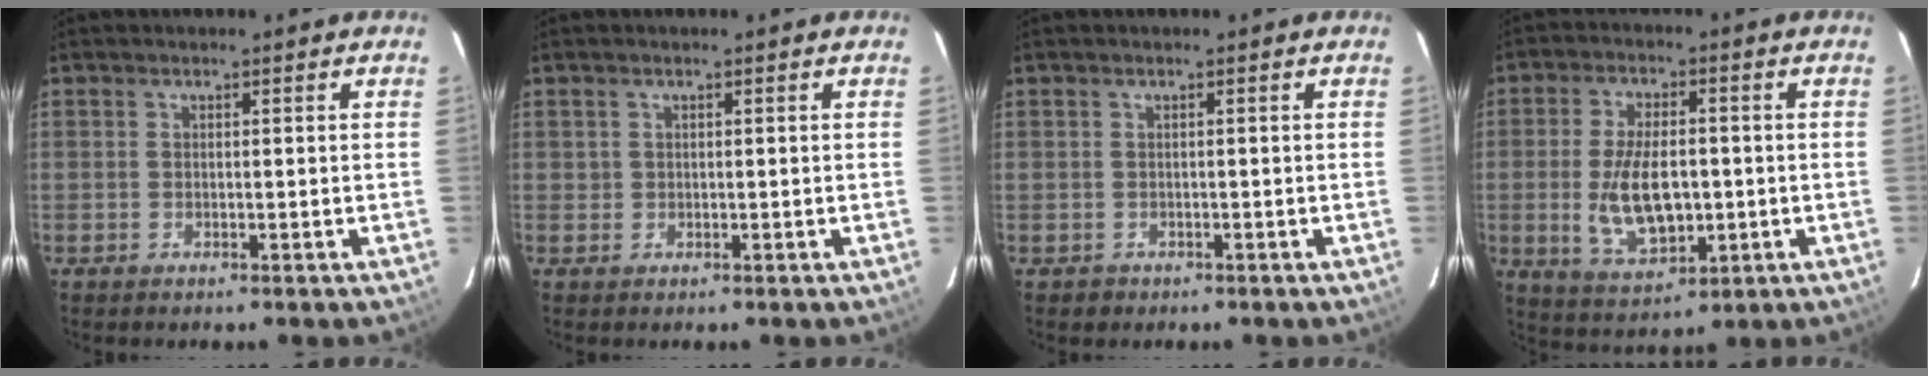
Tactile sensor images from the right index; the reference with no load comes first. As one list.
[{"total": 0.6, "force": [0.1, 0.5, 0.0], "torque": [0.003, 0.001, 0.003]}, {"total": 1.4, "force": [-0.5, 1.3, 0.0], "torque": [0.000, 0.003, -0.002]}, {"total": 11.7, "force": [-1.4, 5.8, 10.1], "torque": [-0.199, -0.010, -0.014]}]